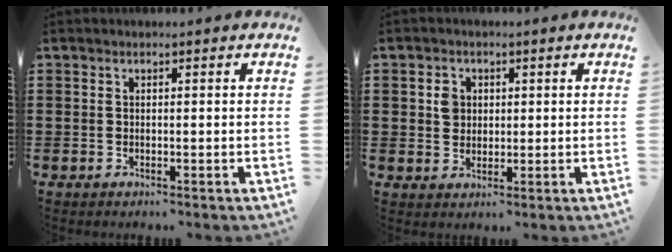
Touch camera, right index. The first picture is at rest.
{"total": 2.8, "force": [0.6, 2.4, 1.3], "torque": [-0.033, 0.010, 0.010]}